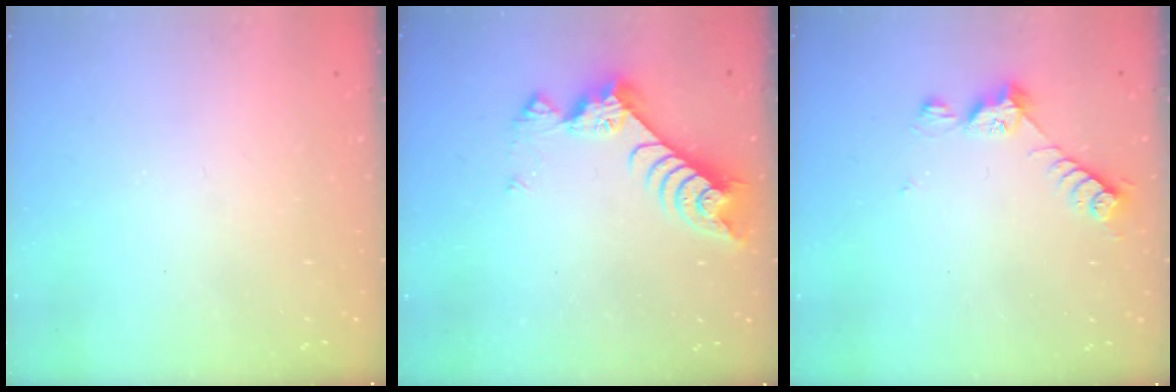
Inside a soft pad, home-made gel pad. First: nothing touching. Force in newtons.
{"total": 7.4, "press": 7.3, "slide": 1.0}
{"total": 6.5, "press": 6.5, "slide": 0.7}